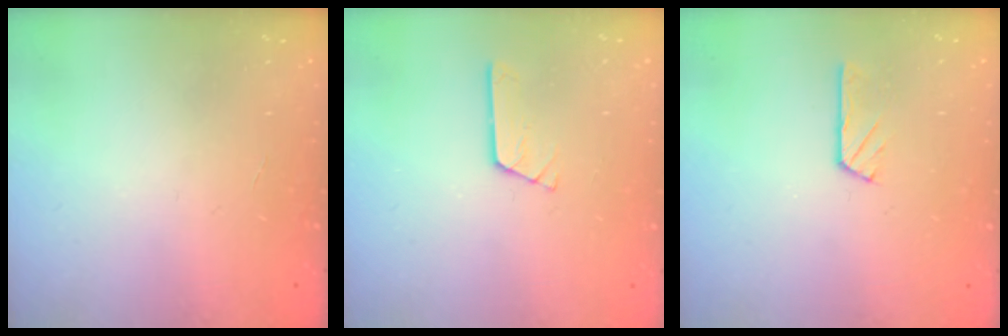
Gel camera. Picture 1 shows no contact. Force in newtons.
{"total": 2.6, "press": 2.6, "slide": 0.3}
{"total": 2.9, "press": 2.9, "slide": 0.5}